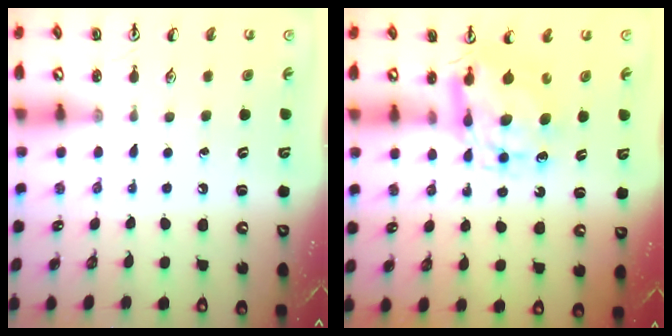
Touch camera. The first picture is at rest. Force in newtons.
{"total": 8.5, "press": 8.5, "slide": 0.8}